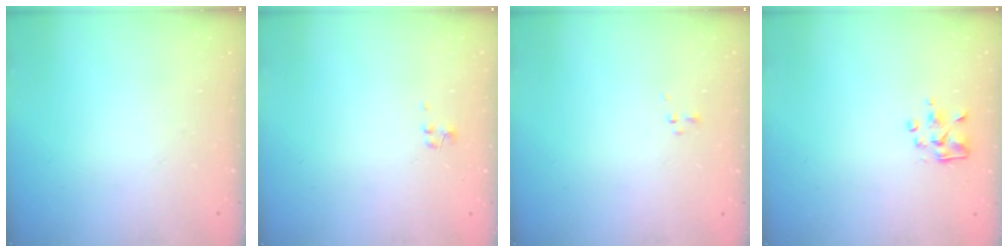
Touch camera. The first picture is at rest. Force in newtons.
{"total": 0.8, "press": 0.7, "slide": 0.3}
{"total": 0.0}
{"total": 2.4, "press": 2.4, "slide": 0.2}